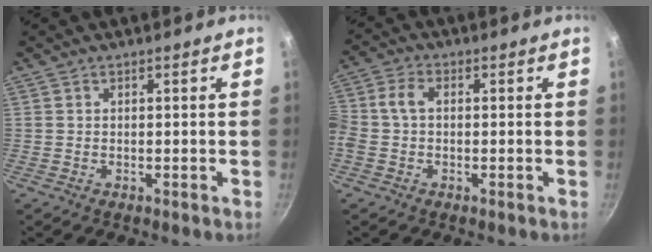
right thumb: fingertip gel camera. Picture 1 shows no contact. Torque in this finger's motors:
{"motor_torque": [0.45, 0.46, 0.32, -0.31, 0.27]}